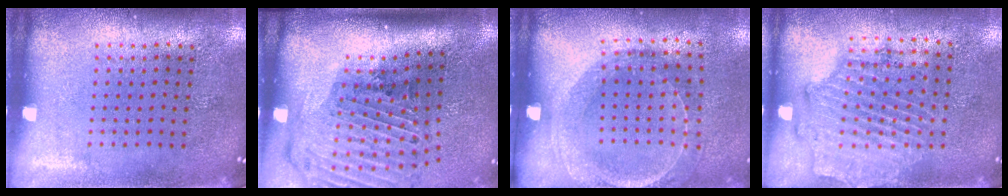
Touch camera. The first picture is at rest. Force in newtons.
{"total": 3.2, "press": 2.1, "slide": 2.4}
{"total": 1.5, "press": 1.4, "slide": 0.4}
{"total": 1.8, "press": 1.6, "slide": 0.7}